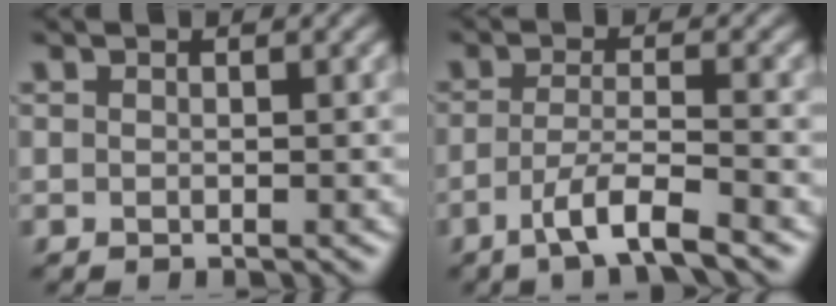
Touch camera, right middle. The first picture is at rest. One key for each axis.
{"total": 4.3, "fx": -2.4, "fy": 0.6, "fz": 3.4, "tx": -0.065, "ty": 0.002, "tz": -0.051}